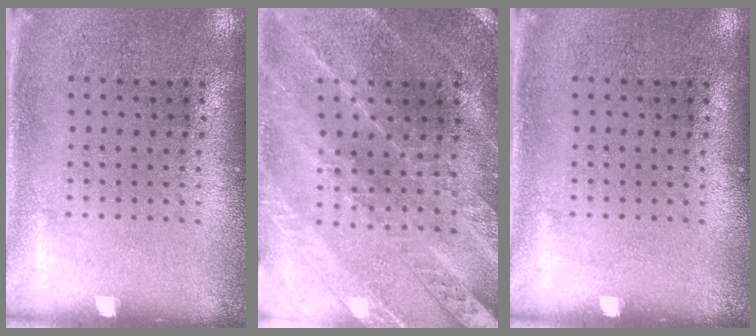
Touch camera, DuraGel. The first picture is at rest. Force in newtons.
{"total": 2.2, "press": 2.2, "slide": 0.2}
{"total": 0.0}